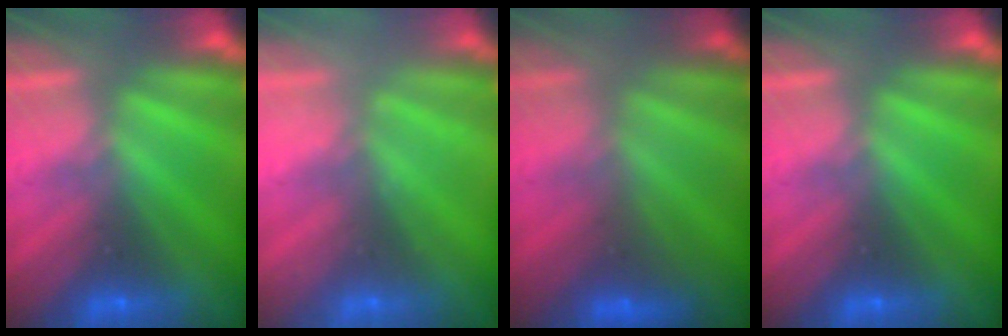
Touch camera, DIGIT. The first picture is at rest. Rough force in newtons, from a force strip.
{"total": 2.1}
{"total": 2.8}
{"total": 0.0}